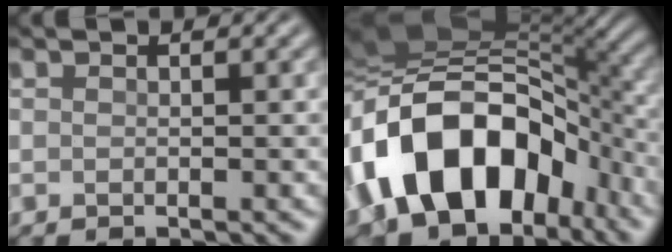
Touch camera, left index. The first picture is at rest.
{"total": 15.1, "force": [-5.5, 9.5, 10.4], "torque": [-0.168, 0.015, -0.111]}